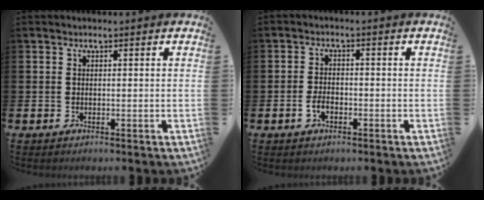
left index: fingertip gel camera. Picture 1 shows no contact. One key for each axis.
{"total": 2.4, "fx": -0.9, "fy": 1.4, "fz": 1.7, "tx": -0.025, "ty": 0.000, "tz": -0.020}